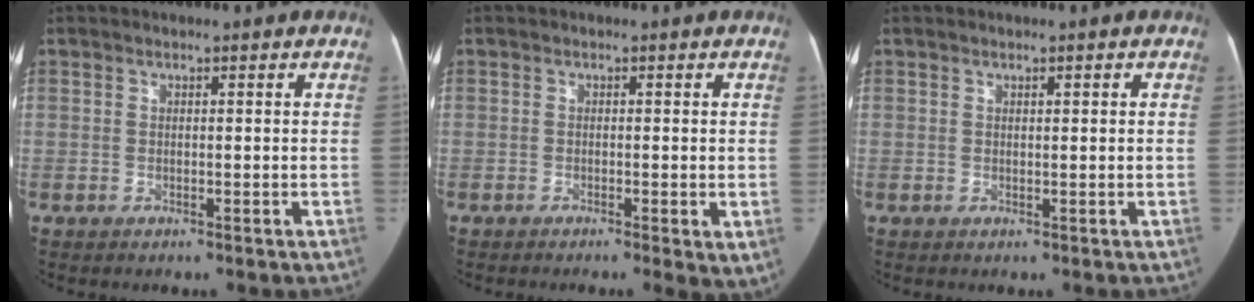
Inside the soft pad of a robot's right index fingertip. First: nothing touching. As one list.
[{"total": 3.8, "force": [-1.5, 0.7, 3.4], "torque": [-0.042, -0.010, -0.021]}, {"total": 0.7, "force": [0.2, 0.2, 0.7], "torque": [-0.008, 0.004, 0.002]}]